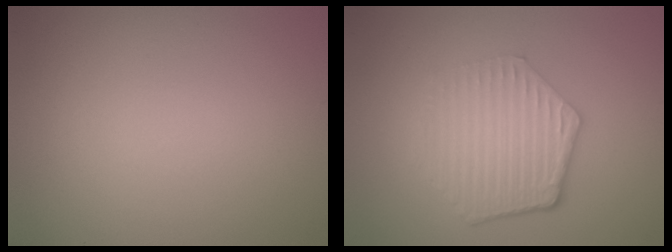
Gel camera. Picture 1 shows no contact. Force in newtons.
{"total": 4.1, "press": 3.3, "slide": 2.5}